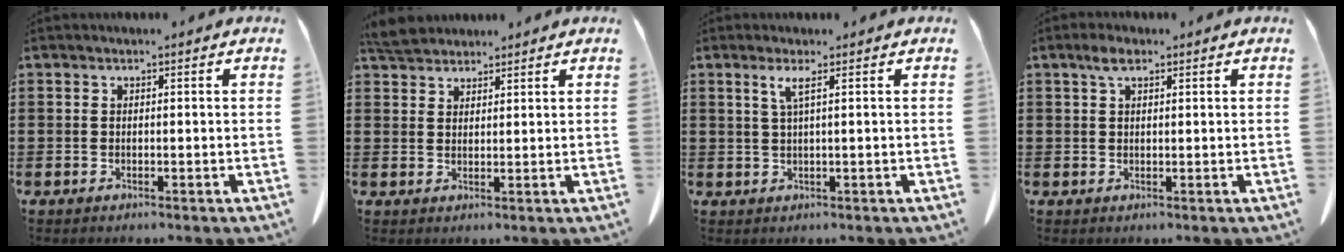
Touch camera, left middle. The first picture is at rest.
{"total": 4.0, "force": [3.8, 0.9, 0.9], "torque": [-0.030, -0.005, 0.076]}
{"total": 2.2, "force": [0.9, -0.3, 2.0], "torque": [-0.044, -0.007, 0.015]}
{"total": 2.6, "force": [1.5, 1.2, 1.7], "torque": [-0.038, 0.006, 0.028]}